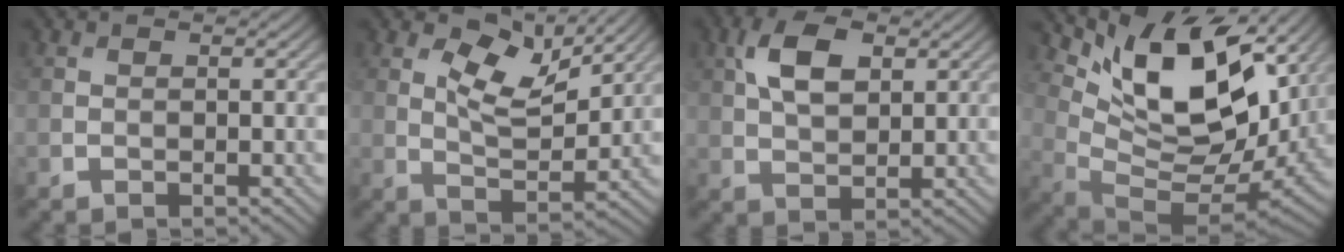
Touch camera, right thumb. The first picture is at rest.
{"total": 7.6, "force": [4.3, 3.3, 5.4], "torque": [-0.105, -0.006, 0.078]}
{"total": 6.5, "force": [2.3, 3.6, 4.9], "torque": [-0.104, 0.007, 0.039]}
{"total": 14.5, "force": [6.9, 6.3, 11.1], "torque": [-0.197, -0.005, 0.136]}